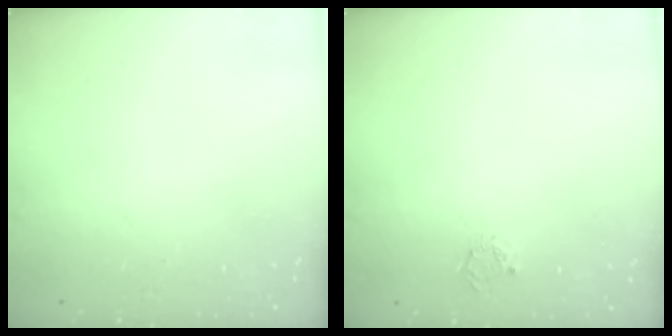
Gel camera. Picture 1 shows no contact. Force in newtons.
{"total": 2.3, "press": 2.3, "slide": 0.3}